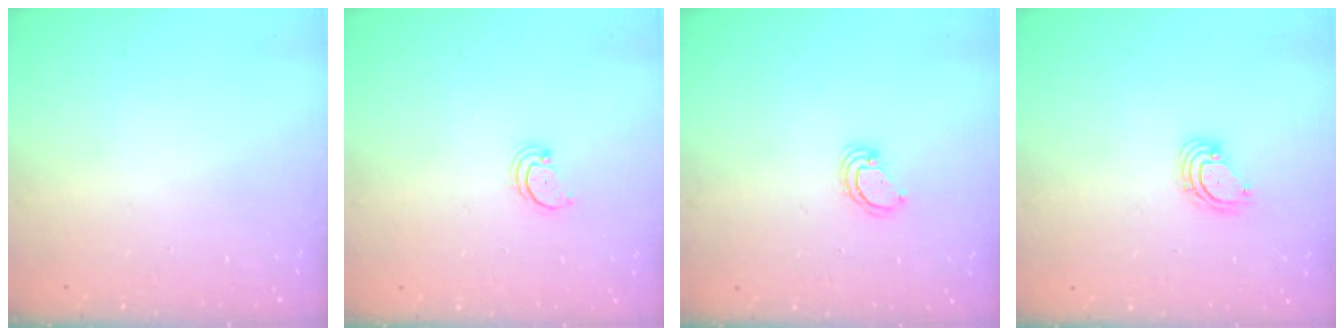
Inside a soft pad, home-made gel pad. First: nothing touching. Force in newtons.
{"total": 2.2, "press": 2.2, "slide": 0.2}
{"total": 3.9, "press": 3.9, "slide": 0.3}
{"total": 4.0, "press": 4.0, "slide": 0.5}